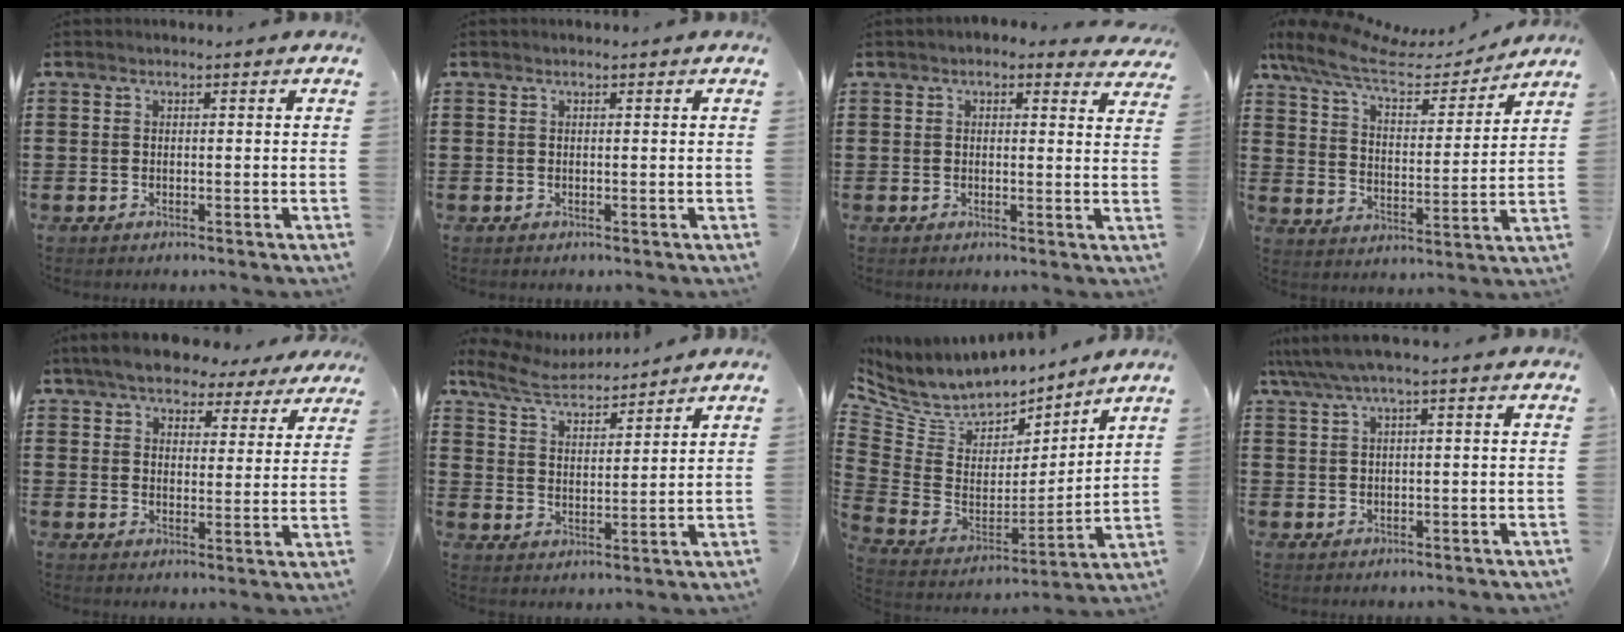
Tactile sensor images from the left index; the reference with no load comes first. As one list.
[{"total": 0.0}, {"total": 2.1, "force": [1.9, 0.7, 0.7], "torque": [-0.010, -0.003, 0.033]}, {"total": 9.6, "force": [7.4, 3.1, 5.3], "torque": [-0.132, -0.024, 0.126]}, {"total": 6.3, "force": [5.8, 1.6, 1.9], "torque": [-0.064, -0.012, 0.105]}, {"total": 6.6, "force": [6.1, 1.6, 2.2], "torque": [-0.072, -0.024, 0.107]}, {"total": 7.1, "force": [6.1, 3.3, 1.7], "torque": [-0.074, -0.048, 0.109]}, {"total": 2.4, "force": [1.1, 0.0, 2.1], "torque": [-0.050, -0.004, 0.016]}]